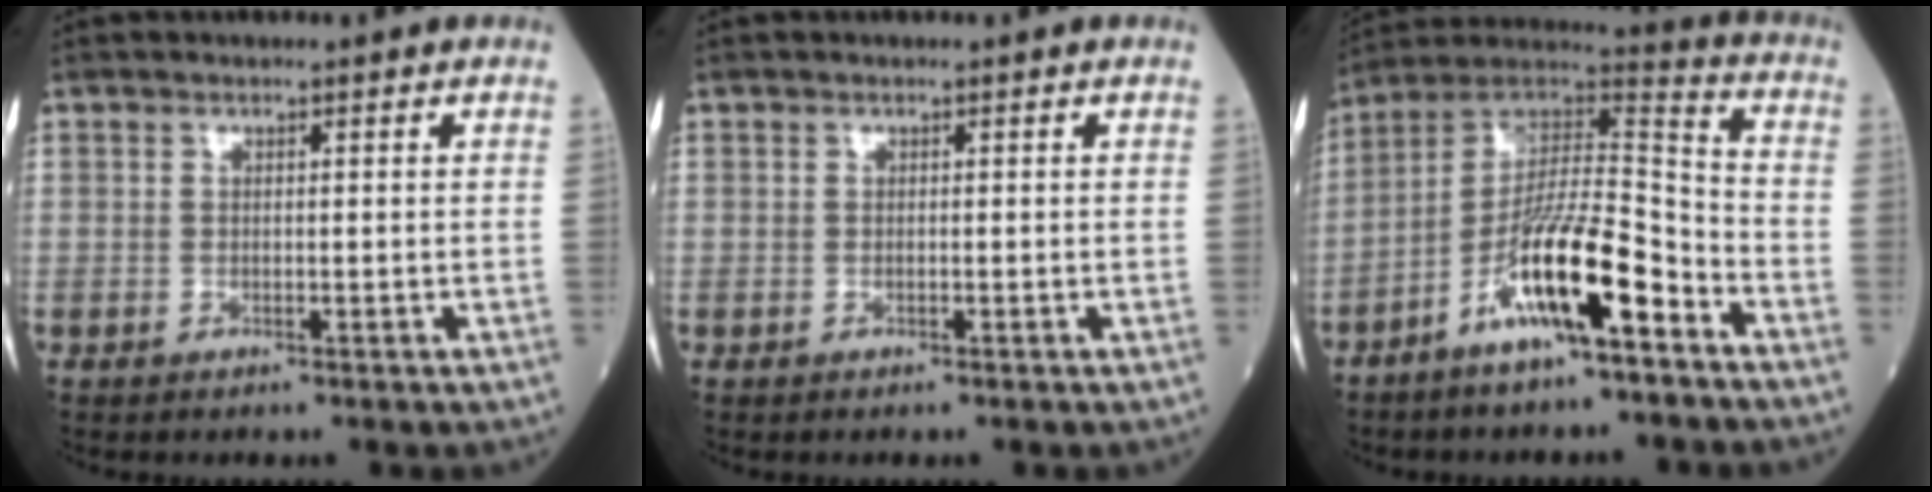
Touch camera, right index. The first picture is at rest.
{"total": 0.0}
{"total": 14.8, "force": [-7.7, 2.2, 12.5], "torque": [-0.231, 0.003, -0.138]}